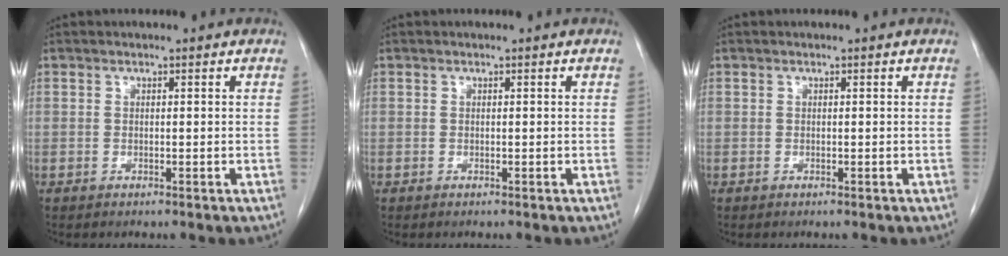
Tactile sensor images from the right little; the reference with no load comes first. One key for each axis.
{"total": 0.0}
{"total": 0.0}